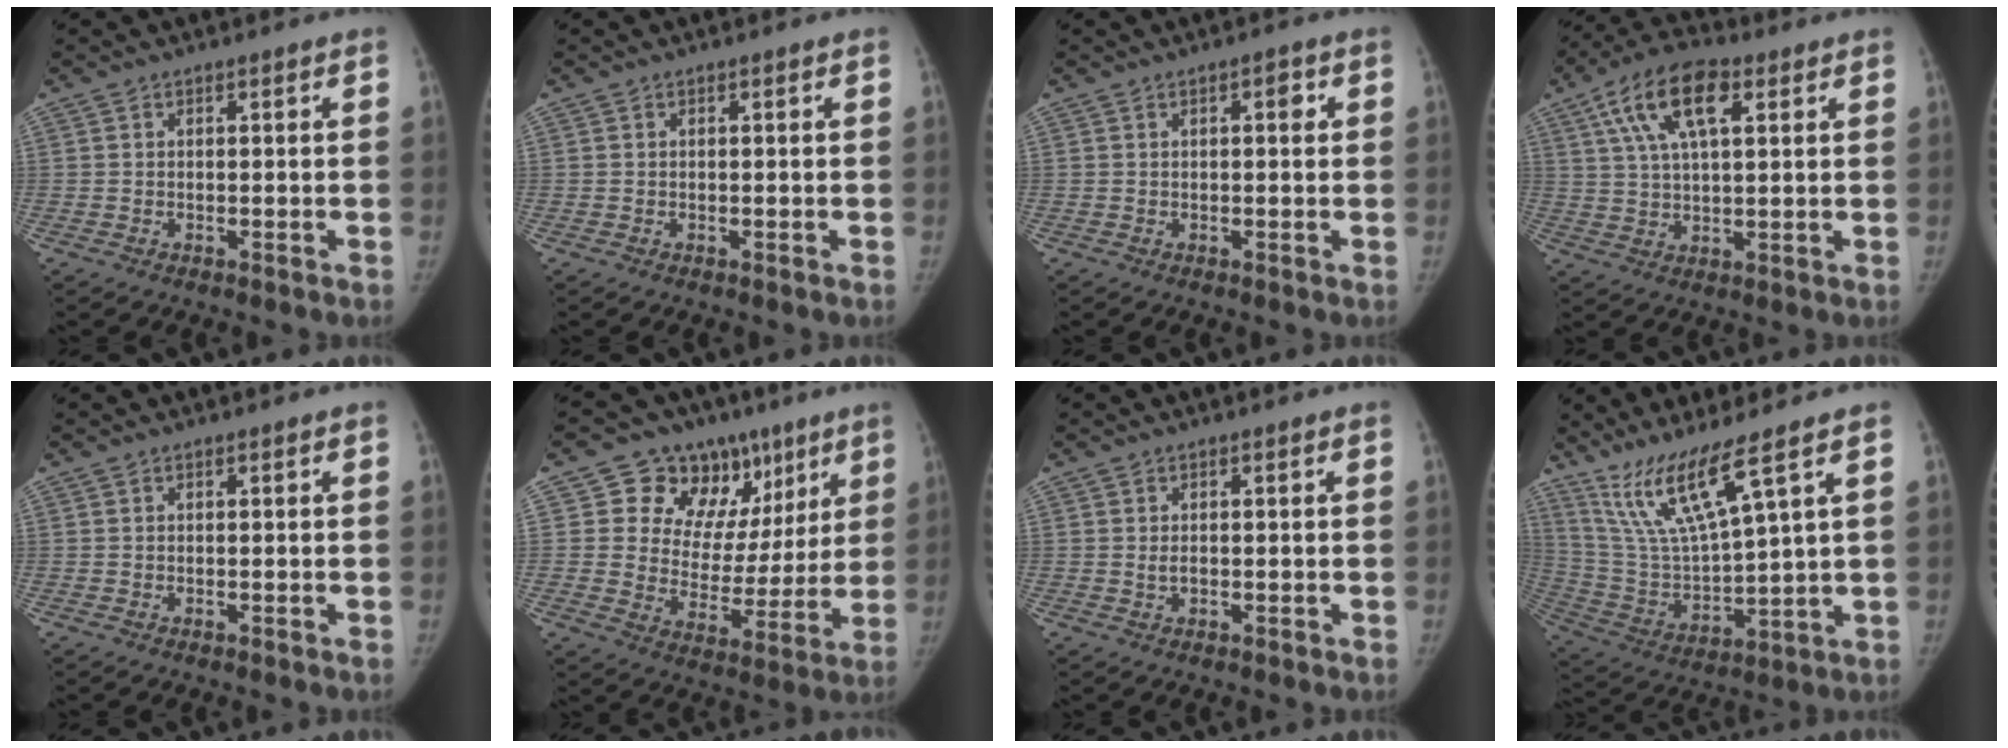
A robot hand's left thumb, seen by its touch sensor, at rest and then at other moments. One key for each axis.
{"total": 0.0}
{"total": 2.0, "fx": 0.5, "fy": 0.9, "fz": 1.7, "tx": -0.017, "ty": 0.004, "tz": 0.004}
{"total": 13.4, "fx": 5.5, "fy": 6.0, "fz": 10.7, "tx": -0.189, "ty": 0.009, "tz": 0.091}
{"total": 0.0}
{"total": 17.9, "fx": 9.6, "fy": 13.3, "fz": 7.2, "tx": -0.035, "ty": -0.017, "tz": 0.145}
{"total": 1.3, "fx": 0.0, "fy": 0.8, "fz": 1.0, "tx": -0.015, "ty": 0.003, "tz": 0.000}
{"total": 13.2, "fx": 8.9, "fy": 0.6, "fz": 9.7, "tx": -0.198, "ty": -0.051, "tz": 0.193}